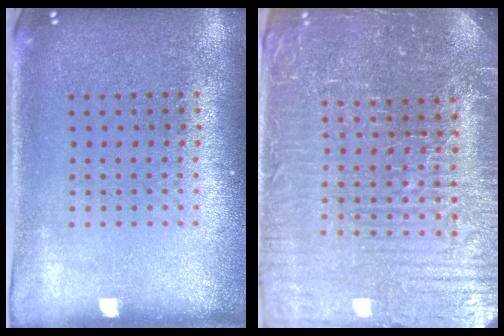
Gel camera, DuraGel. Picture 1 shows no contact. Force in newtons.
{"total": 5.3, "press": 4.9, "slide": 1.9}